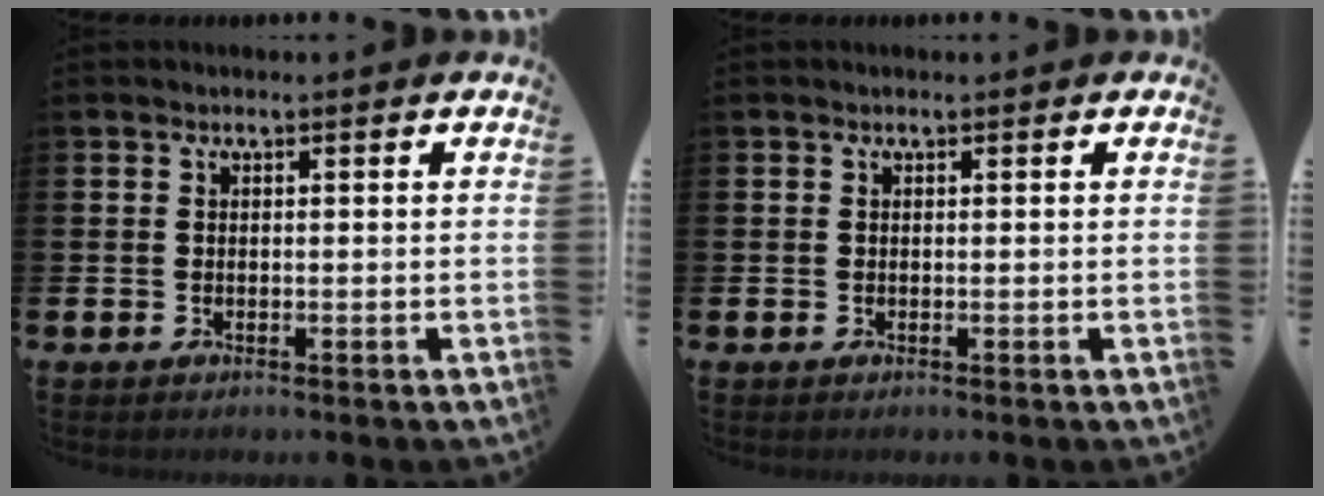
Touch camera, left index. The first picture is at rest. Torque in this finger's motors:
{"motor_torque": [0.44, -1.34, -0.18, 0.05]}